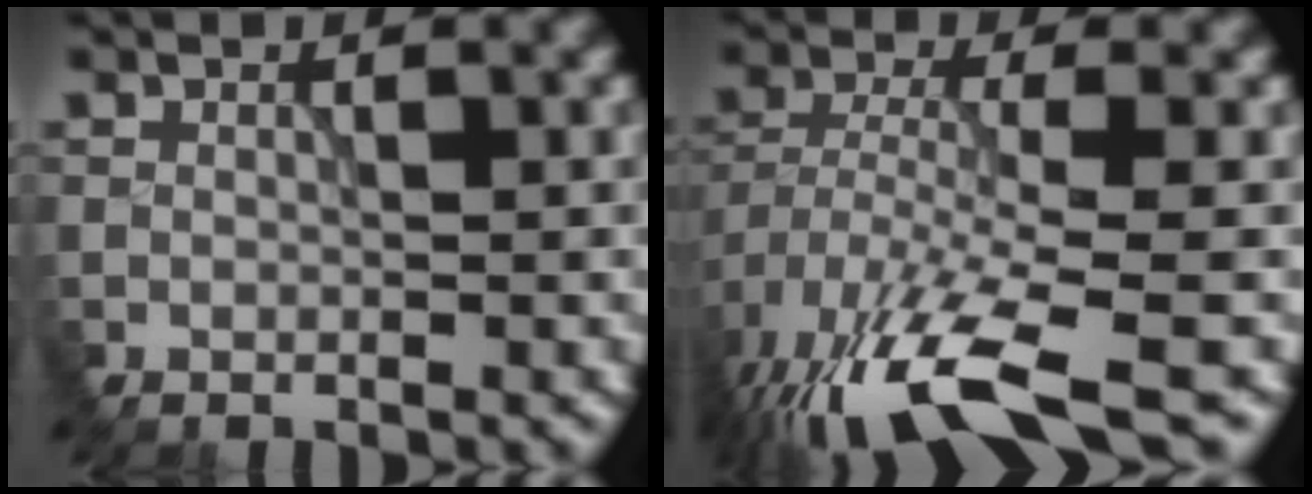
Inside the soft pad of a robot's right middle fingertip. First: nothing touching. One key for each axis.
{"total": 11.5, "fx": -7.6, "fy": 3.3, "fz": 8.0, "tx": -0.177, "ty": -0.032, "tz": -0.124}